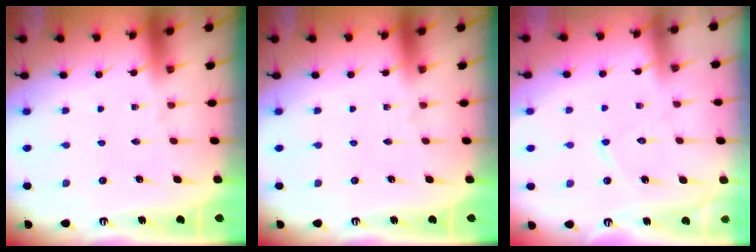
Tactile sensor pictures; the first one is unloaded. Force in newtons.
{"total": 0.0}
{"total": 5.8, "press": 5.8, "slide": 0.3}